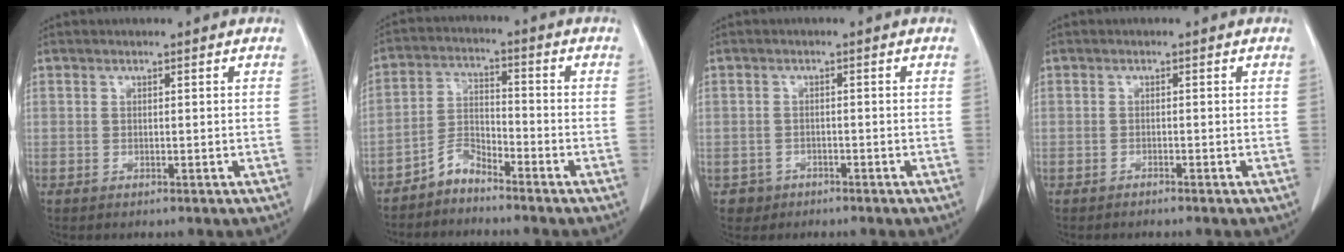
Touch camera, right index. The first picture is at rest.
{"total": 4.2, "force": [-3.8, 1.5, 1.2], "torque": [-0.018, -0.001, -0.074]}
{"total": 2.2, "force": [-1.3, 1.8, -0.3], "torque": [0.006, 0.011, -0.022]}
{"total": 0.9, "force": [-0.8, 0.0, 0.3], "torque": [-0.008, -0.001, -0.011]}